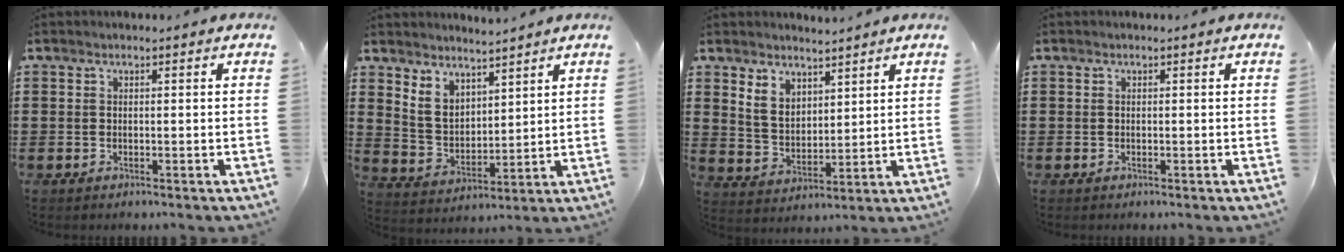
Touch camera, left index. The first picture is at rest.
{"total": 5.3, "force": [4.7, 2.4, 0.7], "torque": [-0.038, -0.020, 0.089]}
{"total": 5.3, "force": [4.3, 2.9, 1.2], "torque": [-0.044, -0.006, 0.081]}
{"total": 0.0}